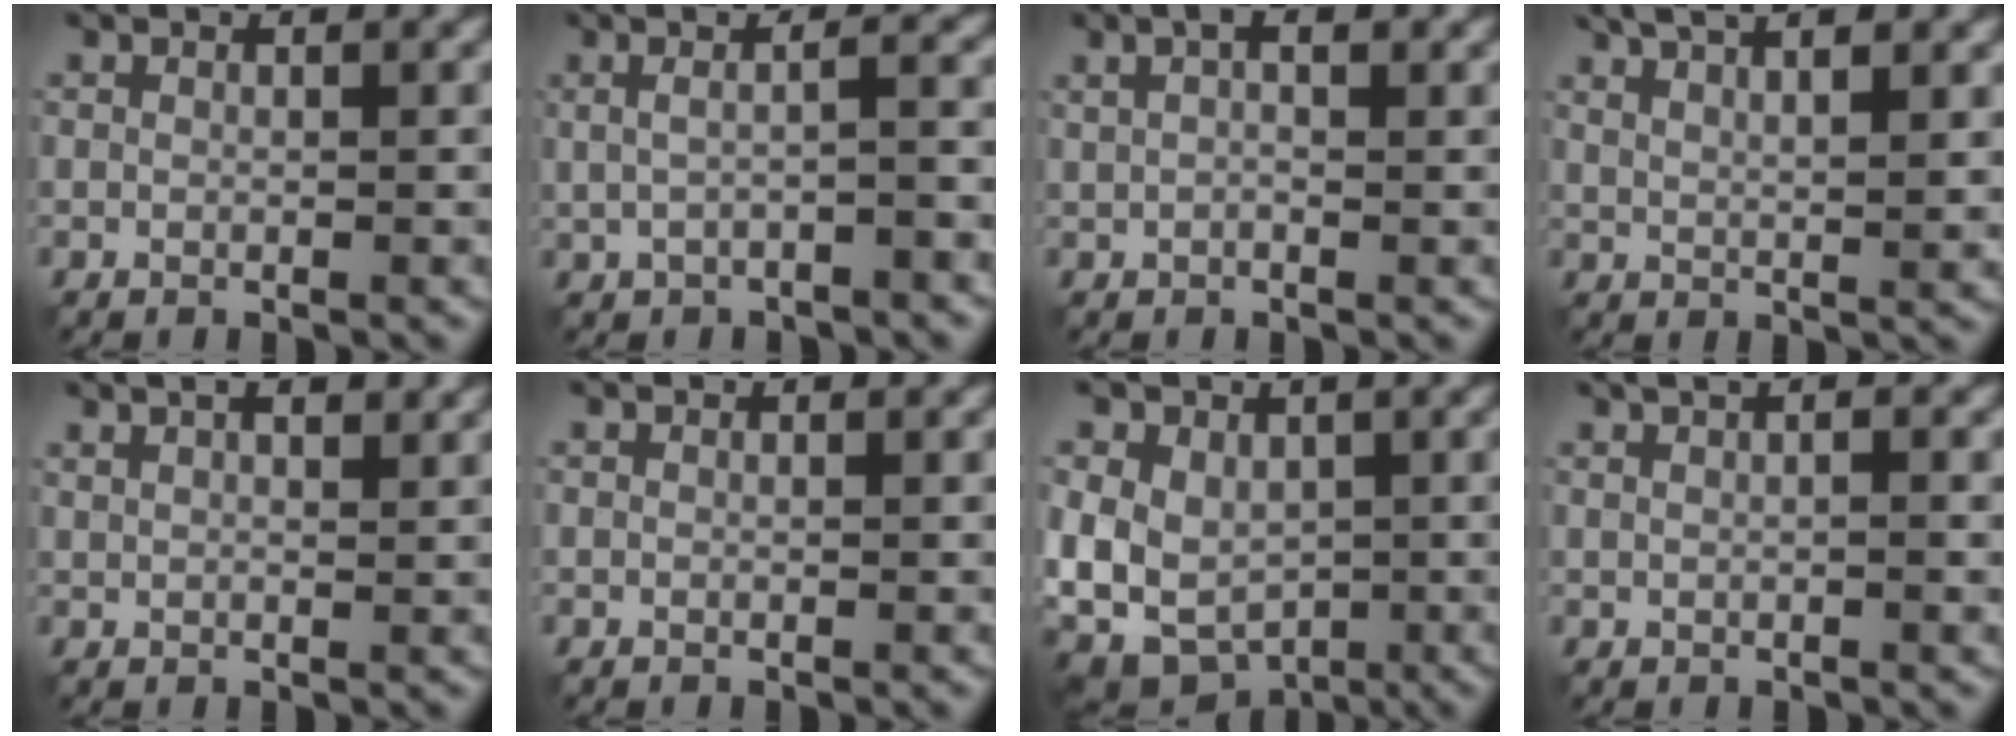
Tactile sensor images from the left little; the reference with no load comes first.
{"total": 4.2, "force": [0.1, 1.5, 3.9], "torque": [-0.065, 0.011, -0.015]}
{"total": 3.8, "force": [1.5, 1.7, 3.1], "torque": [-0.045, 0.008, 0.009]}
{"total": 6.3, "force": [3.8, 2.0, 4.6], "torque": [-0.065, 0.017, 0.046]}
{"total": 5.3, "force": [3.1, 2.4, 3.6], "torque": [-0.052, 0.028, 0.028]}
{"total": 0.0}
{"total": 8.3, "force": [-1.4, 6.5, 5.0], "torque": [-0.093, -0.005, -0.019]}
{"total": 4.2, "force": [1.5, 1.9, 3.4], "torque": [-0.037, 0.026, 0.006]}